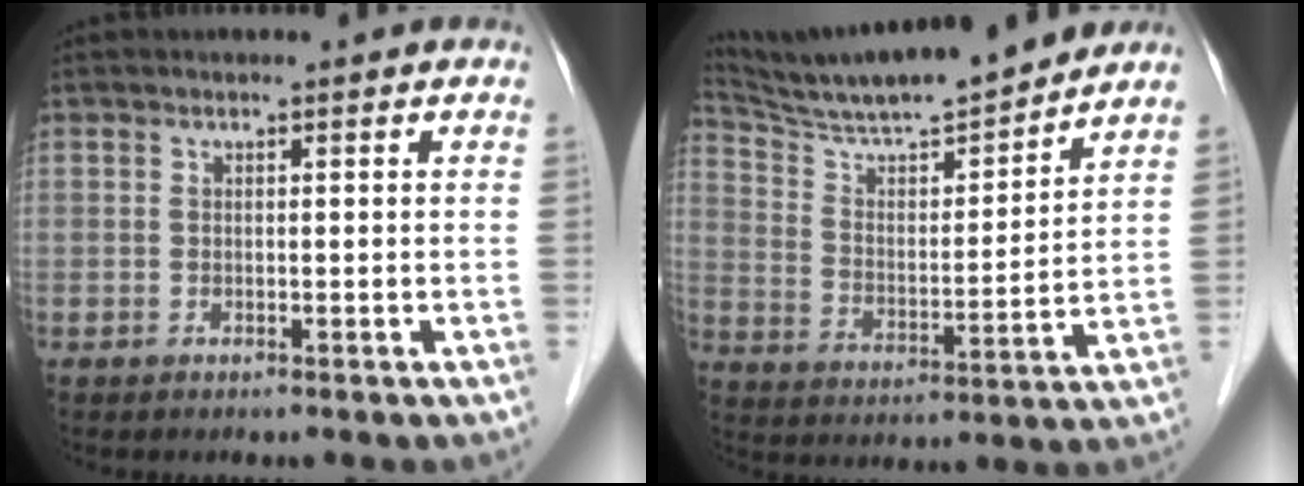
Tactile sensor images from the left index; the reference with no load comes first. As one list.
[{"total": 17.1, "force": [15.7, 0.7, 6.9], "torque": [-0.127, 0.001, 0.261]}]